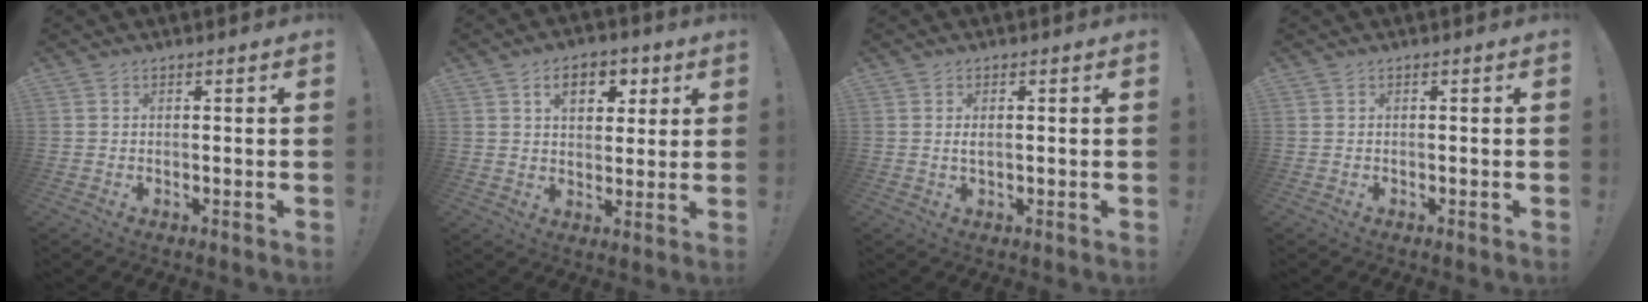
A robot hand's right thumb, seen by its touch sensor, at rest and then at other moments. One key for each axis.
{"total": 9.0, "fx": 3.8, "fy": 6.0, "fz": 5.4, "tx": -0.069, "ty": -0.007, "tz": 0.066}
{"total": 1.7, "fx": 0.3, "fy": 0.6, "fz": 1.6, "tx": -0.024, "ty": -0.001, "tz": 0.003}
{"total": 0.0}